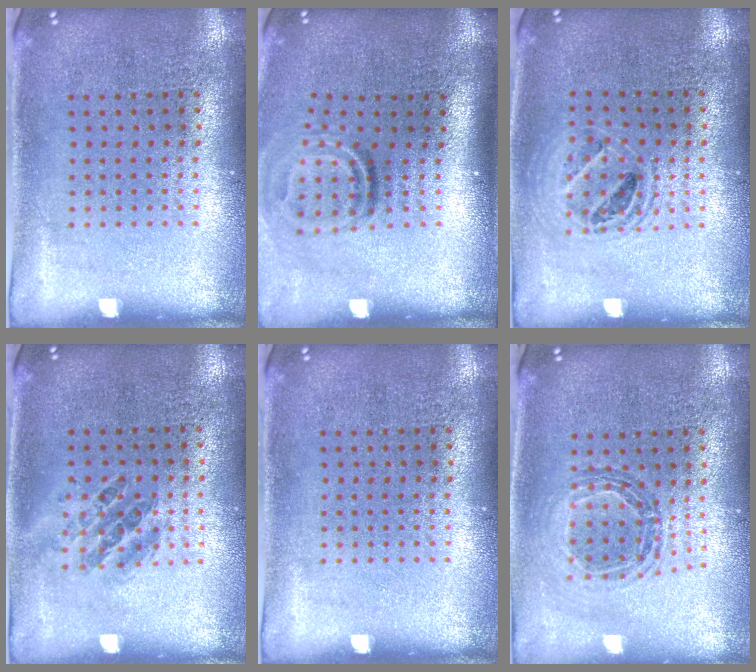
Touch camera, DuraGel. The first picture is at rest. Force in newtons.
{"total": 2.0, "press": 1.1, "slide": 1.6}
{"total": 1.4, "press": 1.2, "slide": 0.6}
{"total": 0.9, "press": 0.8, "slide": 0.4}
{"total": 0.0}
{"total": 0.8, "press": 0.8, "slide": 0.1}